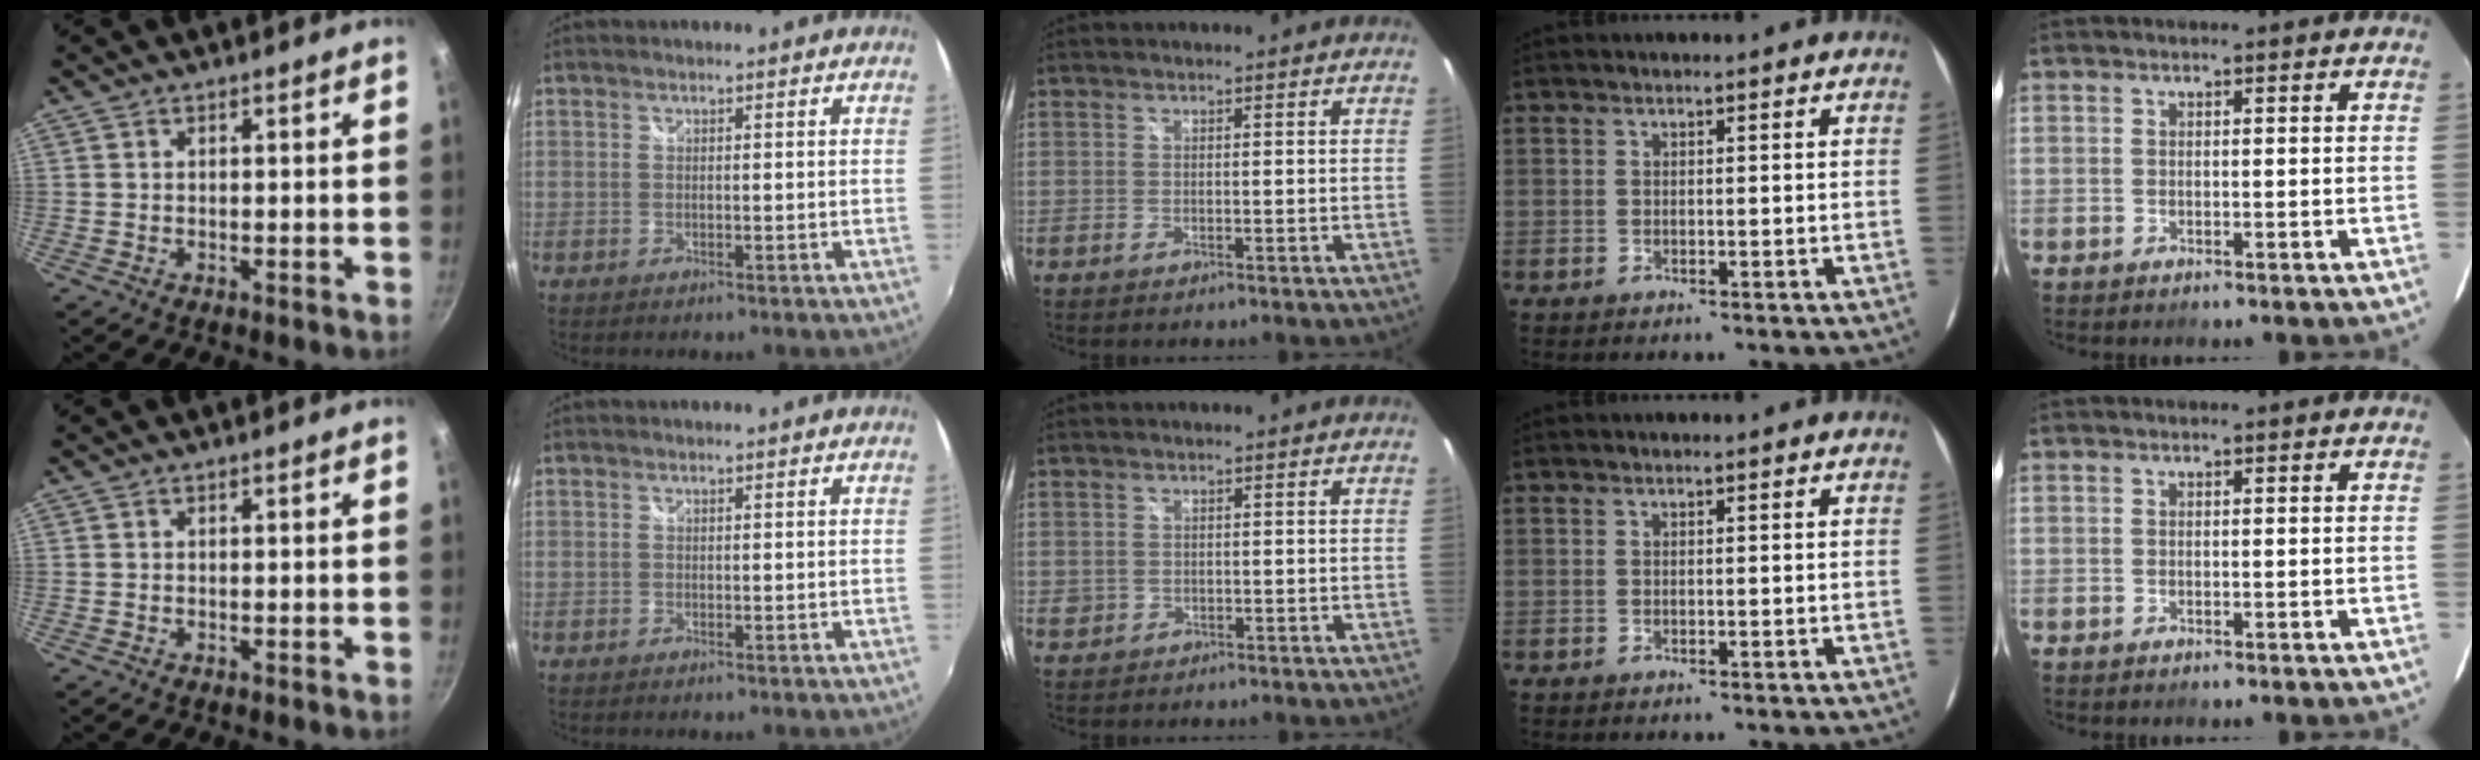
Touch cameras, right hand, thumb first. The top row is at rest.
{"middle": {"total": 1.8, "force": [-0.1, 1.8, 0.5], "torque": [-0.007, -0.001, -0.001]}}